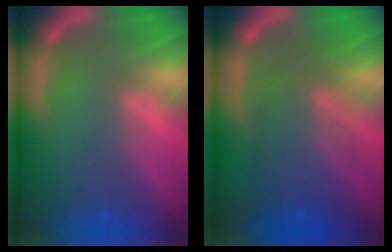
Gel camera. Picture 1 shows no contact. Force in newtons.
{"total": 7.1}